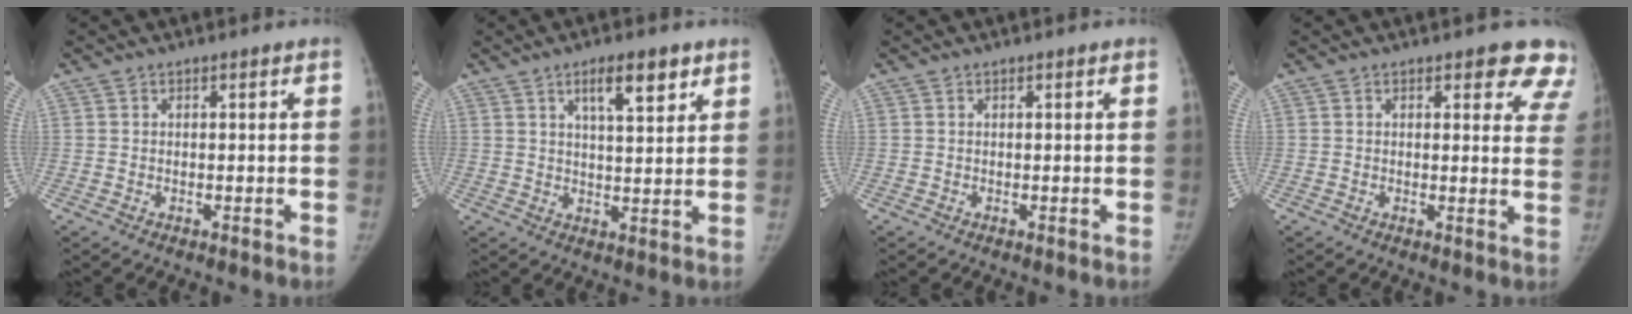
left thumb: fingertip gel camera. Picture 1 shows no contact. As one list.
[{"total": 7.9, "force": [4.5, 2.6, 5.9], "torque": [-0.076, -0.024, 0.070]}, {"total": 0.0}, {"total": 8.7, "force": [6.8, 3.8, 3.9], "torque": [0.008, -0.030, 0.054]}]